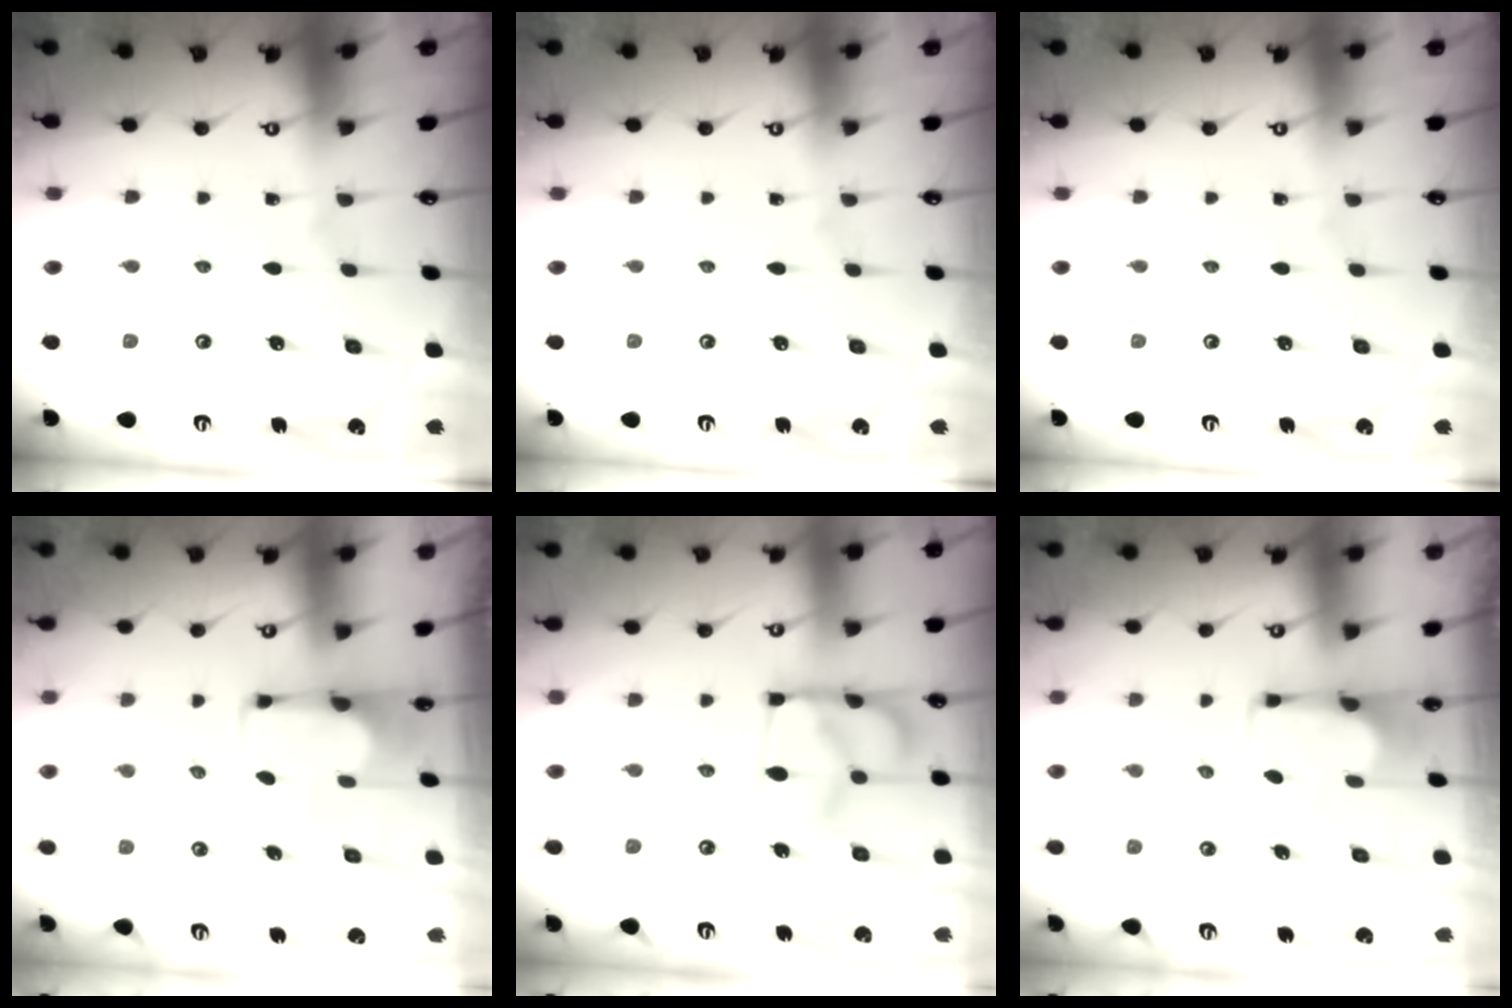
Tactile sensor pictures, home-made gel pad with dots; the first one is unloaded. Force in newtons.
{"total": 0.0}
{"total": 0.0}
{"total": 1.7, "press": 1.6, "slide": 0.7}
{"total": 7.8, "press": 7.7, "slide": 1.7}
{"total": 3.0, "press": 2.9, "slide": 0.5}